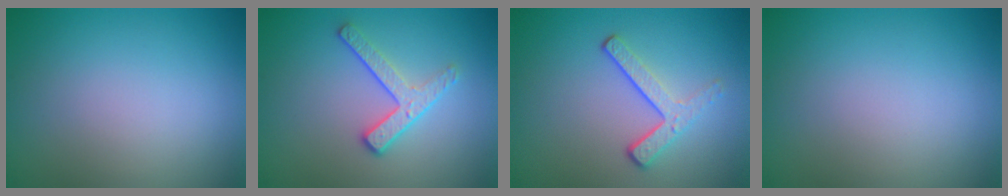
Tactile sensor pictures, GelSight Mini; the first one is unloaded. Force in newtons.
{"total": 2.9, "press": 2.4, "slide": 1.6}
{"total": 3.2, "press": 2.2, "slide": 2.3}
{"total": 0.0}